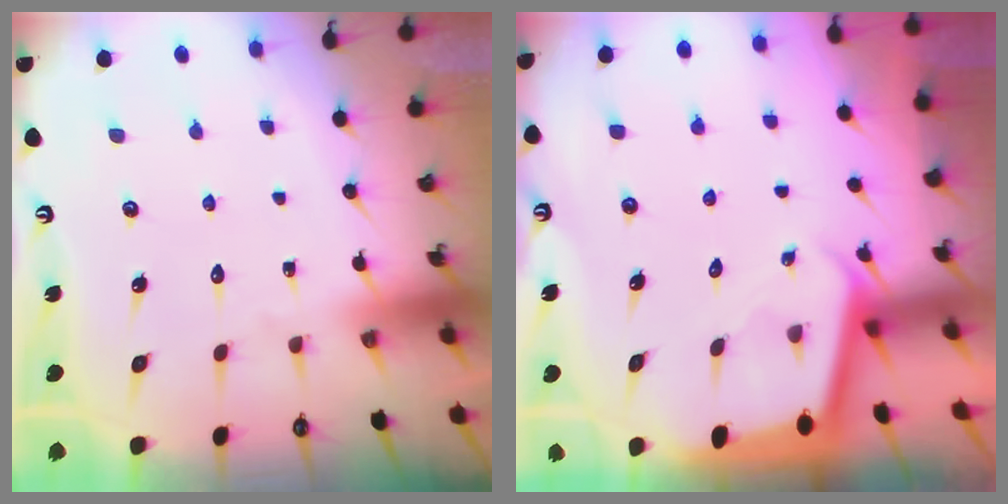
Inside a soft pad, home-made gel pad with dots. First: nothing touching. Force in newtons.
{"total": 1.8, "press": 1.8, "slide": 0.0}